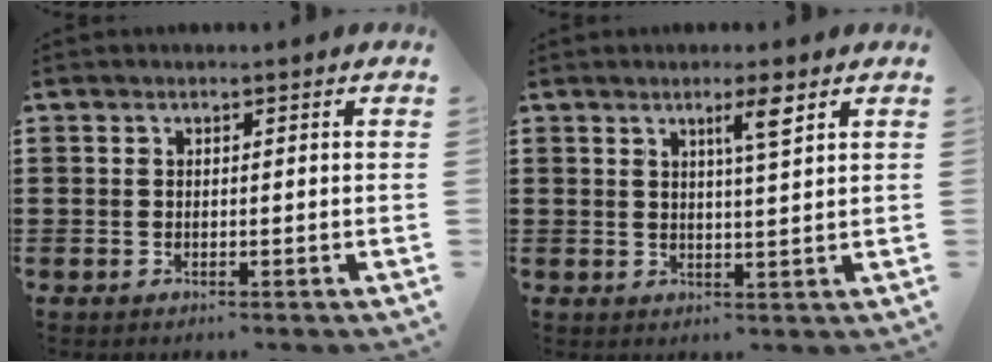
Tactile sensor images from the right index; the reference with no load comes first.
{"total": 3.5, "force": [1.9, 0.0, 2.9], "torque": [-0.046, -0.007, 0.027]}